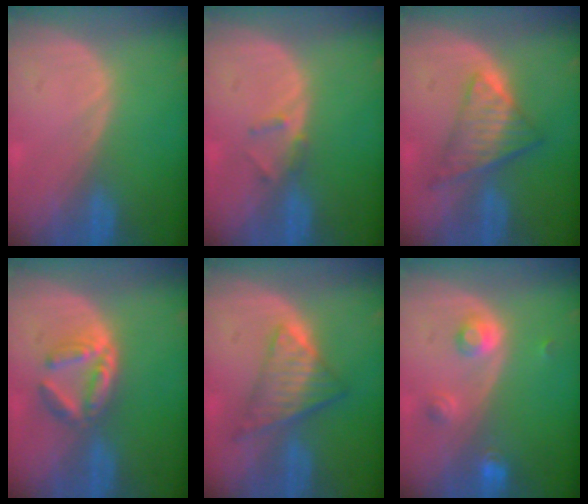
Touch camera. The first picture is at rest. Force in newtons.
{"total": 1.8, "press": 1.5, "slide": 0.9}
{"total": 7.4, "press": 6.2, "slide": 3.9}
{"total": 5.1, "press": 5.0, "slide": 1.1}
{"total": 7.4, "press": 6.2, "slide": 3.9}
{"total": 3.6, "press": 3.3, "slide": 1.5}